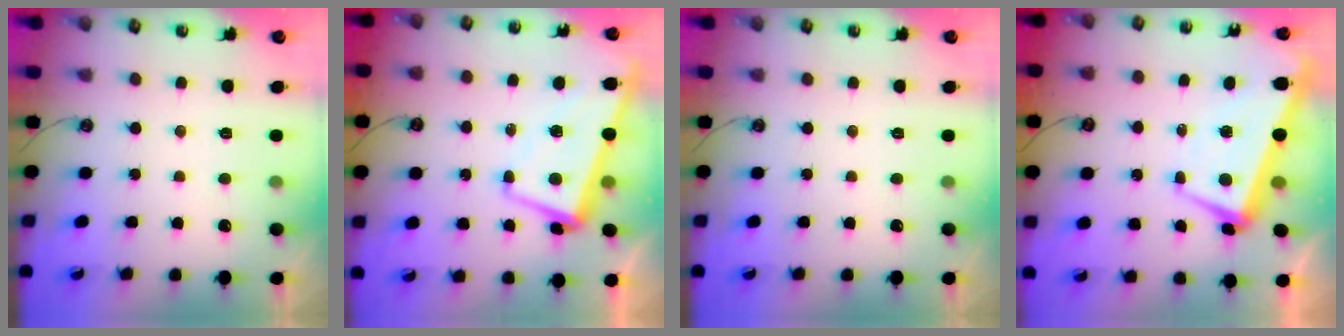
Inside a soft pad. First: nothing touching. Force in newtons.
{"total": 1.2, "press": 0.0, "slide": 1.2}
{"total": 0.0}
{"total": 1.6, "press": 1.4, "slide": 0.9}